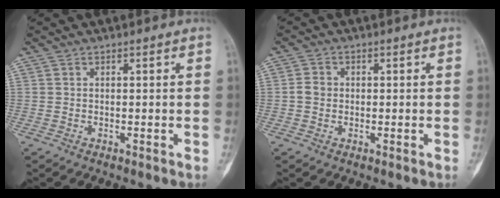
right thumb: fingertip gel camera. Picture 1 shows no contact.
{"total": 2.5, "force": [-0.1, 2.2, 1.2], "torque": [-0.016, 0.007, -0.006]}